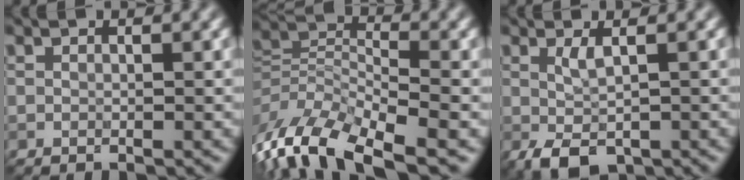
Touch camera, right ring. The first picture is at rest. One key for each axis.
{"total": 9.8, "fx": -6.9, "fy": 3.1, "fz": 6.3, "tx": -0.128, "ty": 0.005, "tz": -0.126}
{"total": 2.0, "fx": -1.1, "fy": 0.3, "fz": 1.7, "tx": -0.041, "ty": 0.001, "tz": -0.002}